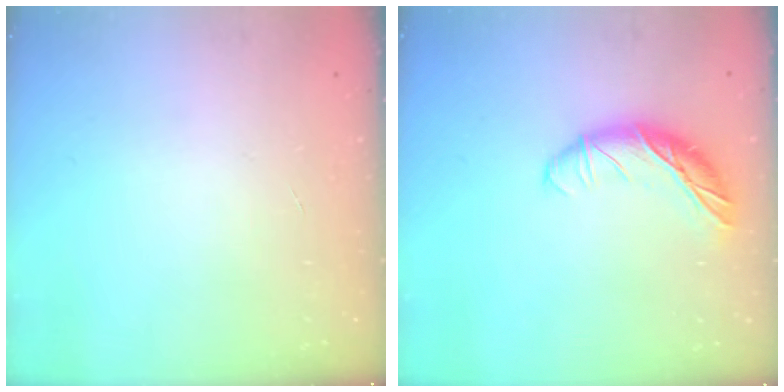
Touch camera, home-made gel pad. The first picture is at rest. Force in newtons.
{"total": 13.6, "press": 13.5, "slide": 0.6}